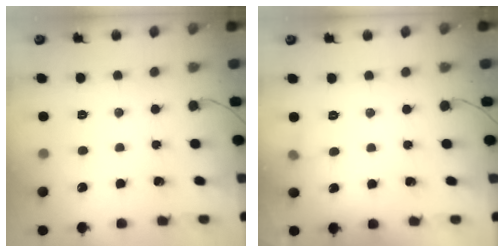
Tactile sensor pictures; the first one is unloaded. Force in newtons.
{"total": 3.7, "press": 3.5, "slide": 1.4}